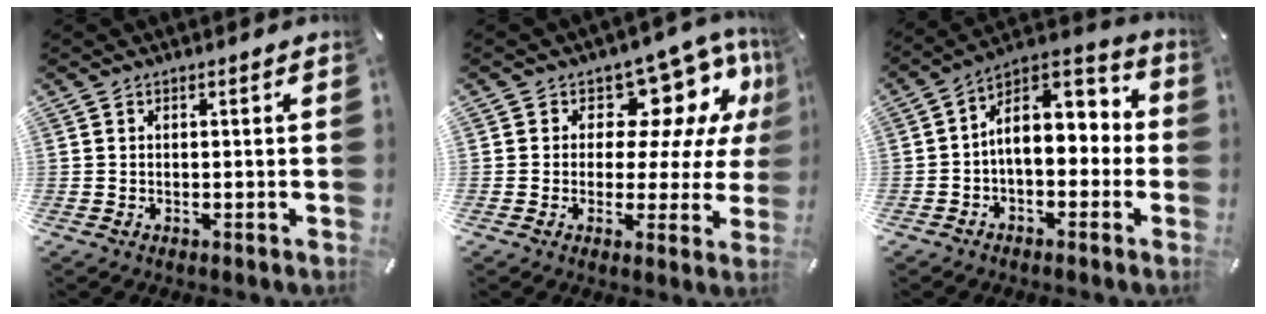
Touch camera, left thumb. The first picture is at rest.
{"total": 12.8, "force": [7.2, 7.8, 7.3], "torque": [-0.098, -0.059, 0.125]}
{"total": 10.9, "force": [1.3, 7.9, 7.4], "torque": [-0.099, -0.008, 0.024]}